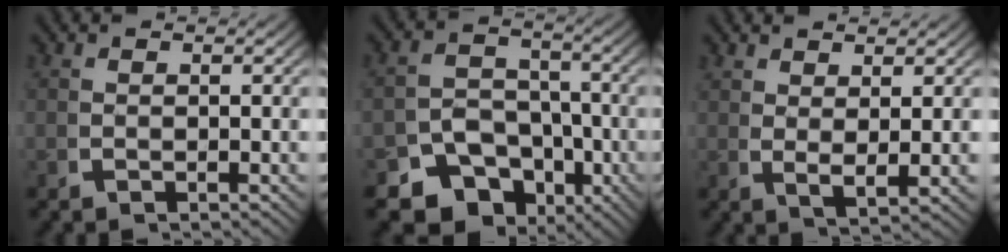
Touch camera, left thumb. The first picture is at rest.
{"total": 11.1, "force": [-6.3, 8.2, 4.3], "torque": [-0.064, -0.048, -0.100]}
{"total": 2.3, "force": [1.3, 0.5, 1.9], "torque": [-0.037, -0.011, 0.035]}